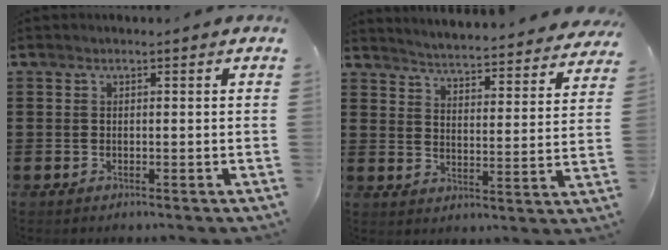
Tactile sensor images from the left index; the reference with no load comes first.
{"total": 3.9, "force": [3.8, -0.7, 0.4], "torque": [-0.031, -0.040, 0.059]}